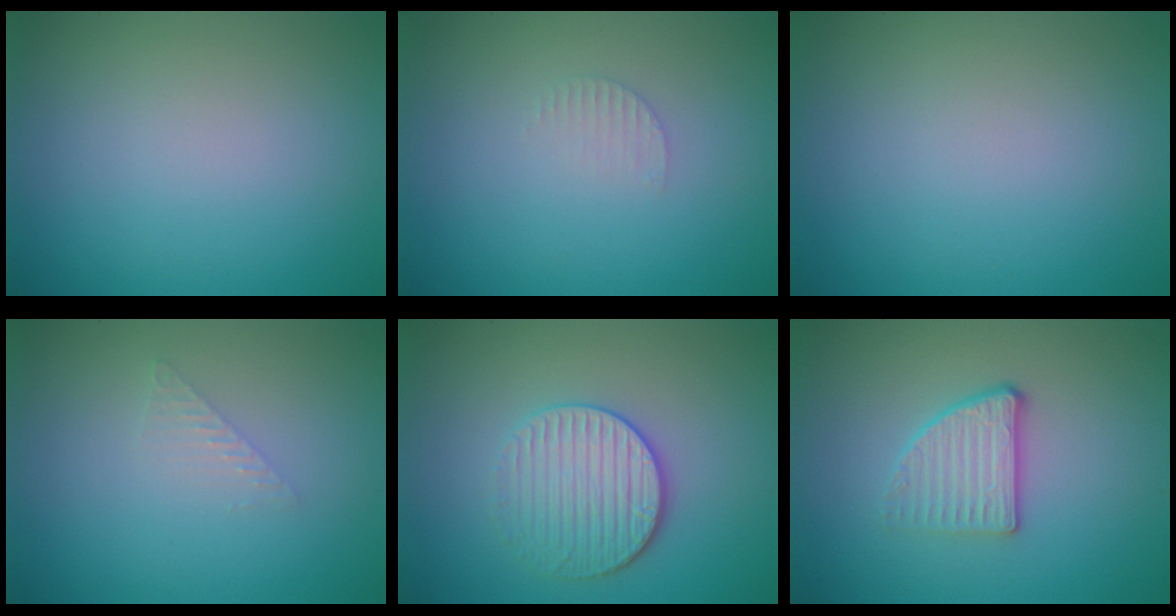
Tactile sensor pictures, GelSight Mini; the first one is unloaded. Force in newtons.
{"total": 0.8, "press": 0.8, "slide": 0.2}
{"total": 0.0}
{"total": 1.0, "press": 1.0, "slide": 0.0}
{"total": 3.6, "press": 3.3, "slide": 1.4}
{"total": 2.9, "press": 2.5, "slide": 1.4}